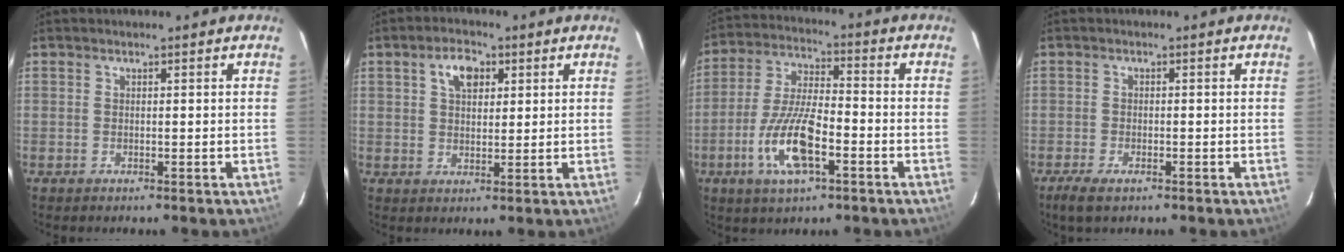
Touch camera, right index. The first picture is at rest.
{"total": 5.2, "force": [2.1, 3.2, 3.6], "torque": [-0.060, 0.016, 0.039]}
{"total": 12.8, "force": [-5.2, 4.0, 11.0], "torque": [-0.232, -0.008, -0.099]}
{"total": 4.1, "force": [-2.7, 1.4, 2.6], "torque": [-0.064, -0.012, -0.051]}